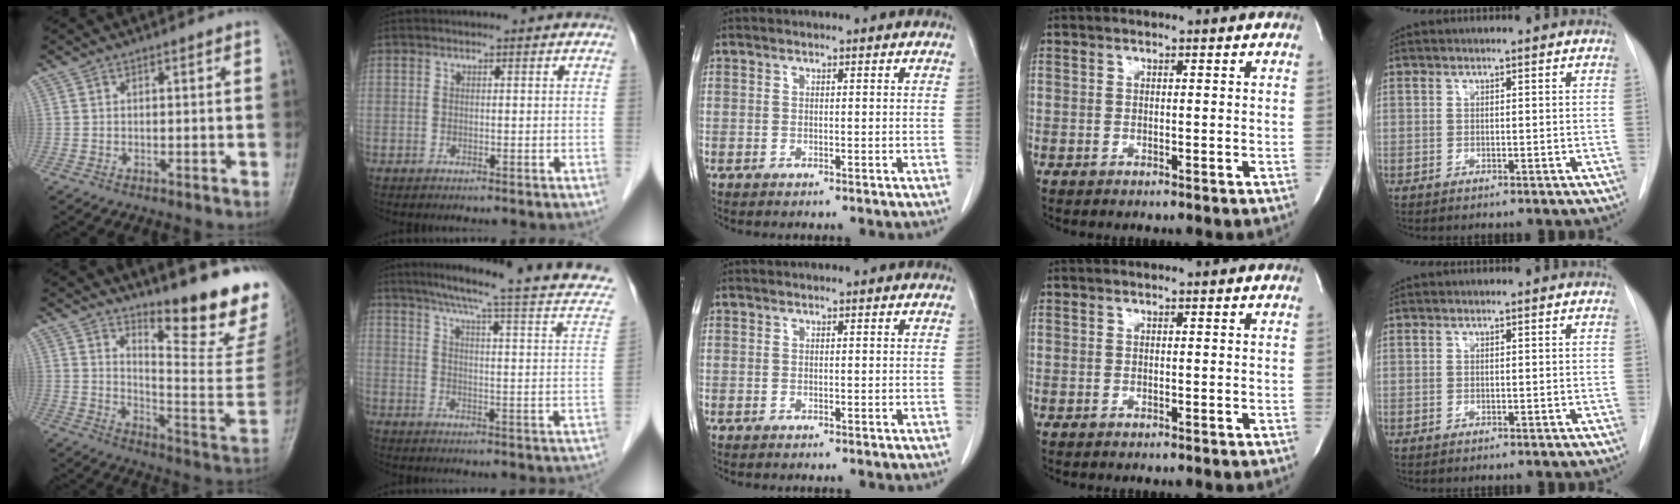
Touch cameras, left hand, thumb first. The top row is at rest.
{"thumb": {"total": 19.5, "force": [15.4, 3.0, 11.6], "torque": [-0.135, -0.151, 0.215]}, "index": {"total": 19.2, "force": [15.3, 1.4, 11.5], "torque": [-0.162, -0.016, 0.175]}}